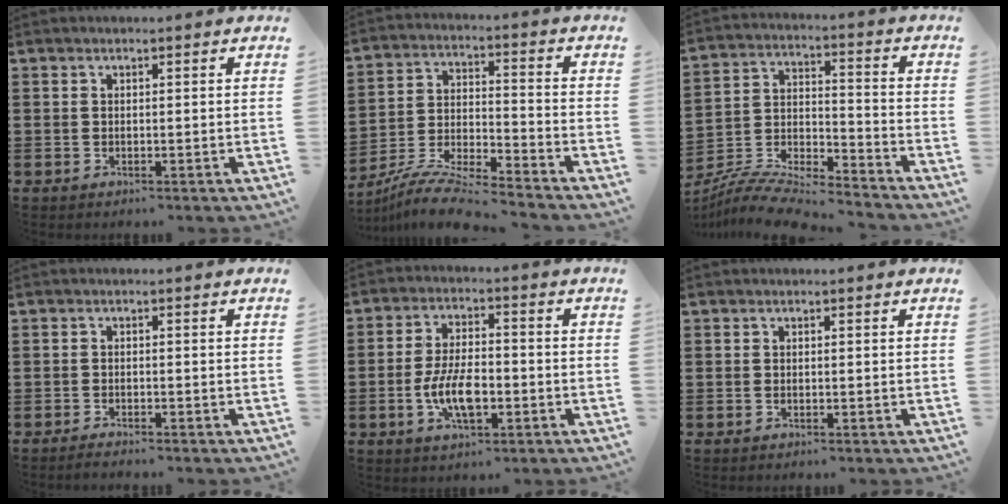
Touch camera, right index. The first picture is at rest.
{"total": 9.2, "force": [-8.8, -0.1, 2.9], "torque": [-0.064, 0.003, -0.174]}
{"total": 8.2, "force": [-7.9, 0.6, 2.2], "torque": [-0.053, -0.002, -0.162]}
{"total": 0.9, "force": [-0.9, -0.1, 0.1], "torque": [-0.005, -0.001, -0.018]}
{"total": 7.7, "force": [-2.2, 3.3, 6.6], "torque": [-0.151, -0.004, -0.047]}
{"total": 0.0}